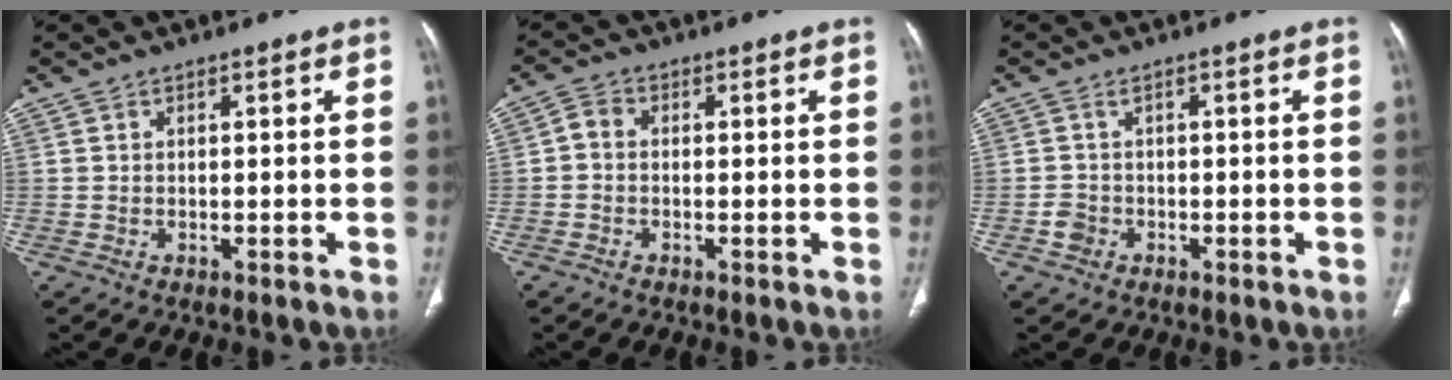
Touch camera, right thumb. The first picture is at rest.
{"total": 2.5, "force": [-0.5, 1.9, 1.6], "torque": [-0.024, 0.009, -0.019]}
{"total": 1.9, "force": [-0.9, 1.6, 0.6], "torque": [-0.004, 0.011, -0.018]}